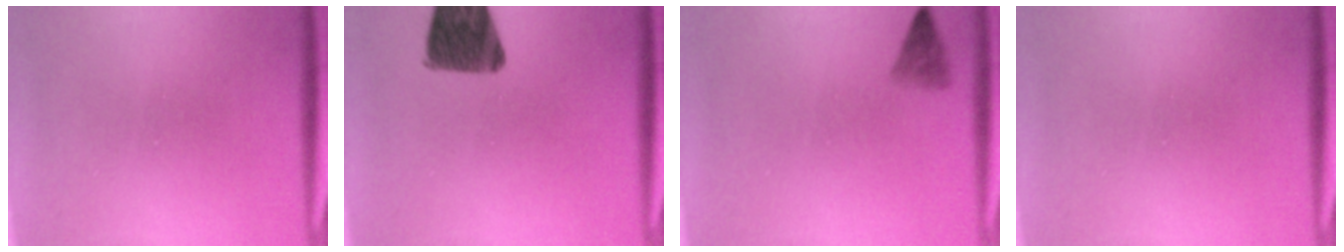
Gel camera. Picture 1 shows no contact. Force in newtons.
{"total": 10.6}
{"total": 1.0}
{"total": 0.0}